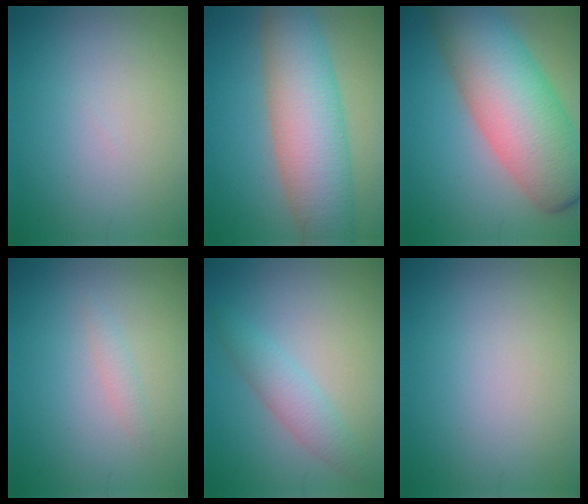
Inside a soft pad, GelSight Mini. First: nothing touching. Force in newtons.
{"total": 8.8, "press": 8.8, "slide": 0.4}
{"total": 11.7, "press": 11.7, "slide": 0.4}
{"total": 1.0, "press": 1.0, "slide": 0.1}
{"total": 2.5, "press": 2.5, "slide": 0.1}
{"total": 0.0}